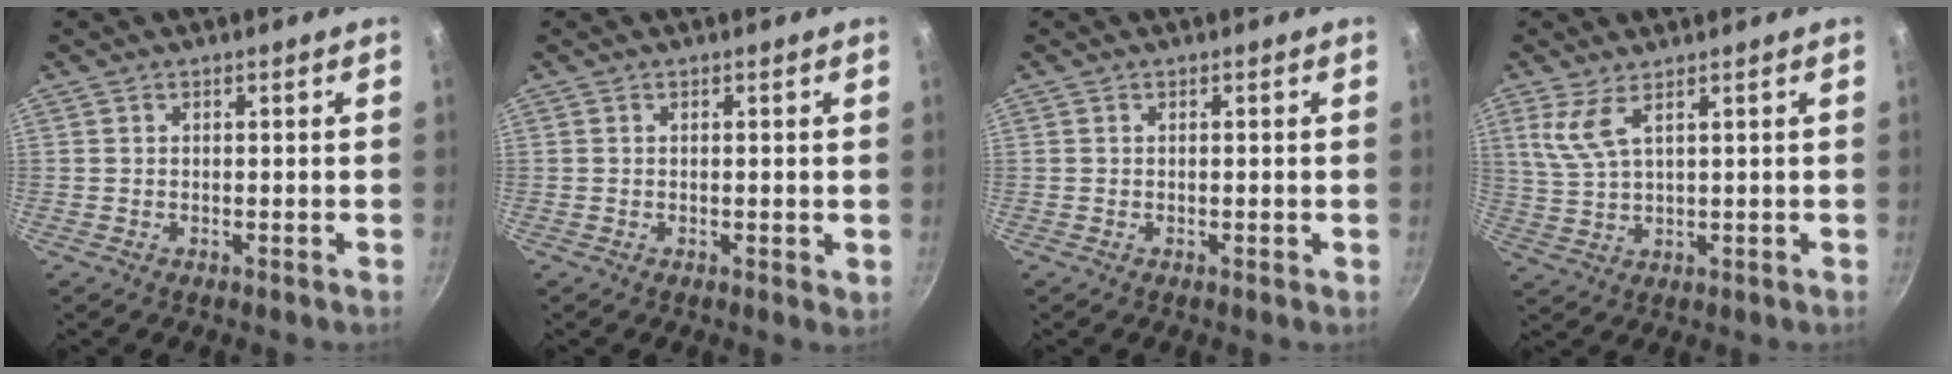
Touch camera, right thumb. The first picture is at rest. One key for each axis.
{"total": 1.2, "fx": 0.0, "fy": 0.4, "fz": 1.2, "tx": -0.015, "ty": -0.003, "tz": 0.000}
{"total": 0.6, "fx": -0.1, "fy": 0.2, "fz": 0.6, "tx": -0.009, "ty": 0.001, "tz": -0.001}
{"total": 5.4, "fx": 2.7, "fy": 1.7, "fz": 4.3, "tx": -0.097, "ty": -0.017, "tz": 0.064}